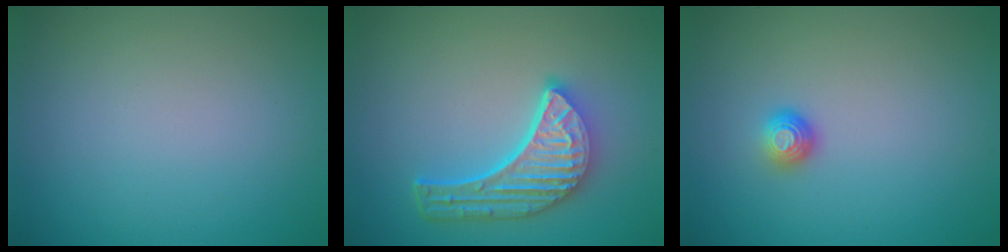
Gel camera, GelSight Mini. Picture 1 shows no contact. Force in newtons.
{"total": 6.0, "press": 4.5, "slide": 4.0}
{"total": 1.3, "press": 1.0, "slide": 0.9}